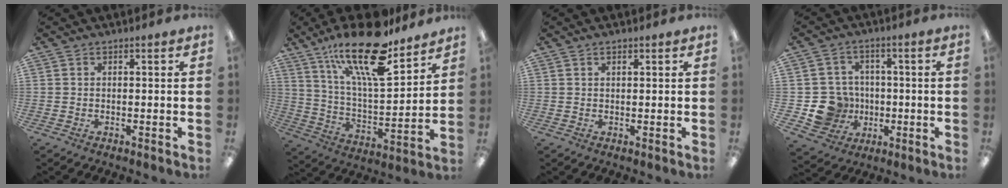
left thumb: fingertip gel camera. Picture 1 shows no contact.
{"total": 23.0, "force": [15.8, 7.5, 15.0], "torque": [-0.260, -0.090, 0.267]}
{"total": 1.0, "force": [0.7, 0.4, 0.6], "torque": [-0.013, 0.001, 0.012]}
{"total": 10.0, "force": [-1.8, 9.6, 2.4], "torque": [-0.078, 0.019, -0.019]}